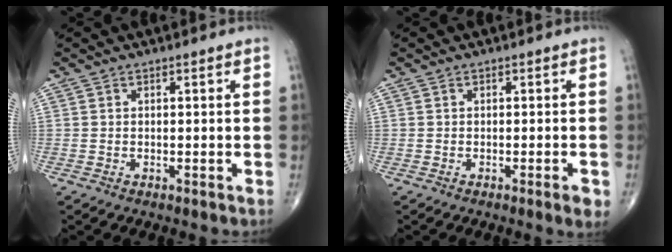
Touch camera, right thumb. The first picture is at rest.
{"total": 2.4, "force": [-1.2, 0.3, 2.1], "torque": [-0.024, -0.004, -0.017]}